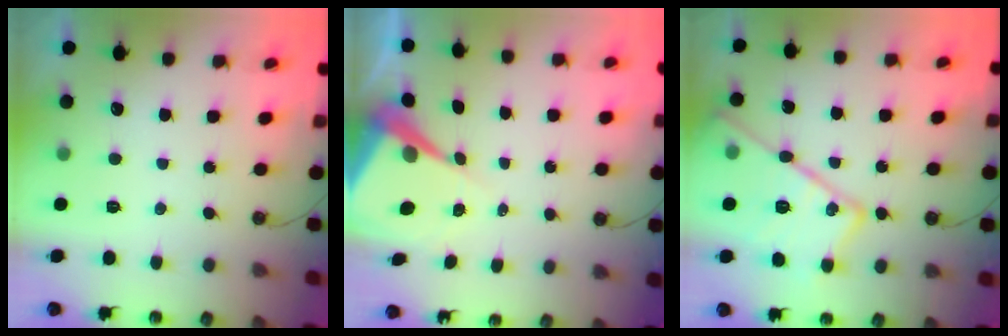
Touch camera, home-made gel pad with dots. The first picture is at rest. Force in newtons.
{"total": 9.3, "press": 9.2, "slide": 0.9}
{"total": 22.5, "press": 22.4, "slide": 2.1}